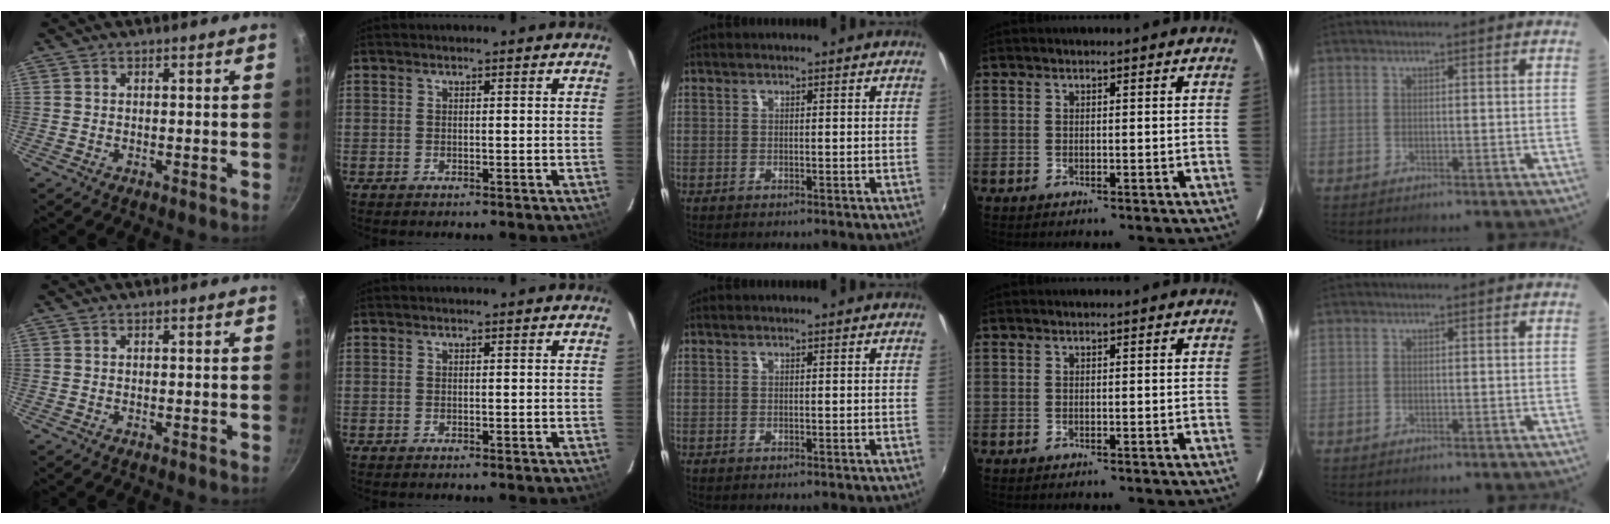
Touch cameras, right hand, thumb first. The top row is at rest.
{}